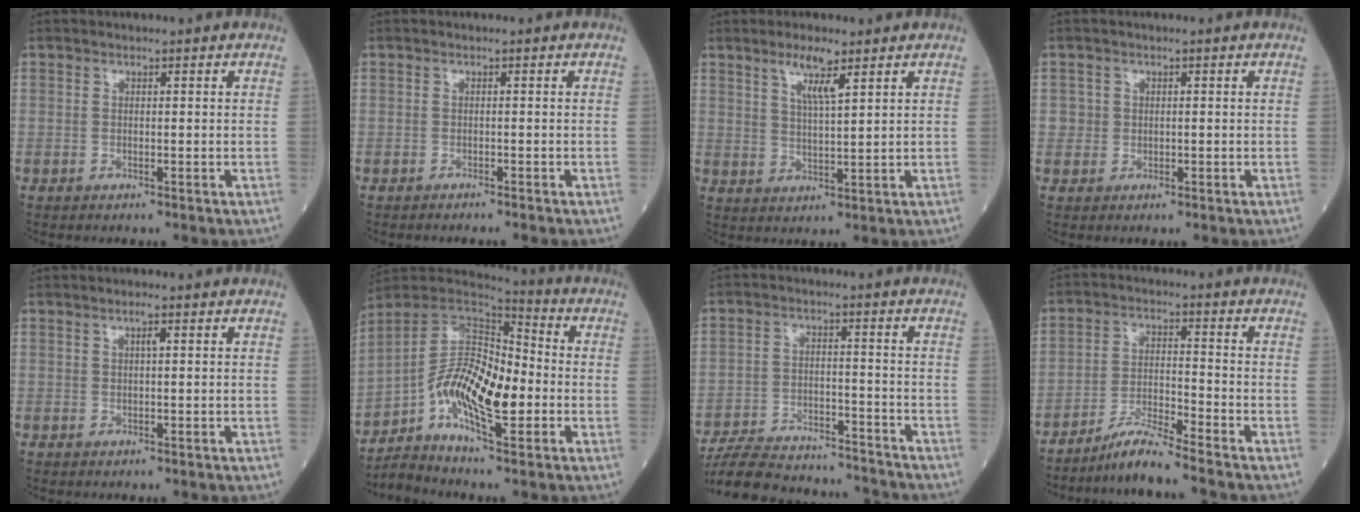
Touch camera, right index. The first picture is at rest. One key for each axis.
{"total": 2.2, "fx": -2.0, "fy": -0.2, "fz": 0.9, "tx": -0.016, "ty": 0.000, "tz": -0.024}
{"total": 4.8, "fx": 3.0, "fy": 0.4, "fz": 3.8, "tx": -0.074, "ty": -0.002, "tz": 0.056}
{"total": 1.4, "fx": 0.0, "fy": 1.4, "fz": 0.1, "tx": 0.003, "ty": 0.005, "tz": -0.002}
{"total": 1.1, "fx": 0.4, "fy": 0.1, "fz": 1.0, "tx": -0.023, "ty": 0.002, "tz": 0.006}
{"total": 14.0, "fx": -3.8, "fy": 4.4, "fz": 12.7, "tx": -0.246, "ty": 0.014, "tz": -0.076}
{"total": 16.9, "fx": -16.0, "fy": 2.8, "fz": 4.3, "tx": -0.095, "ty": 0.004, "tz": -0.241}
{"total": 6.1, "fx": -5.5, "fy": -1.5, "fz": 2.2, "tx": -0.047, "ty": -0.020, "tz": -0.104}